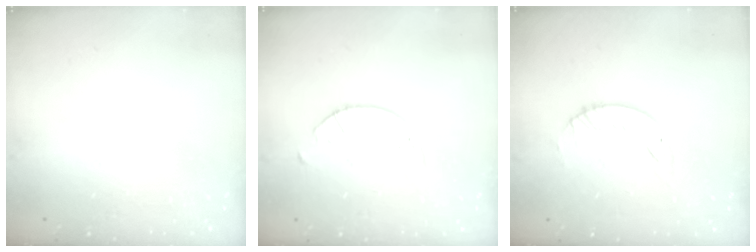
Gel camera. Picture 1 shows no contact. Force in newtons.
{"total": 2.1, "press": 2.0, "slide": 0.3}
{"total": 2.3, "press": 2.3, "slide": 0.3}